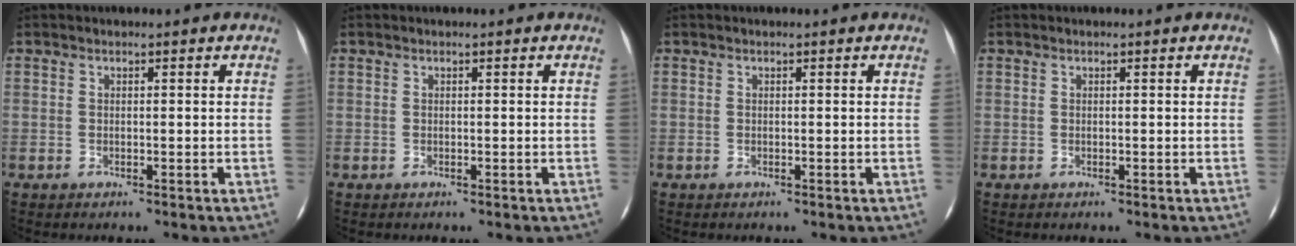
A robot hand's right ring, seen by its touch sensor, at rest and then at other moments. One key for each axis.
{"total": 0.0}
{"total": 0.0}
{"total": 0.0}